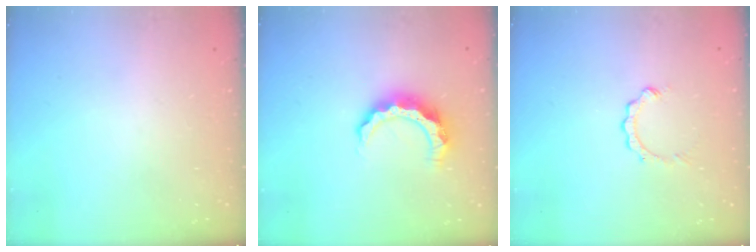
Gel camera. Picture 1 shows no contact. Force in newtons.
{"total": 8.6, "press": 8.6, "slide": 0.1}
{"total": 2.5, "press": 2.5, "slide": 0.4}